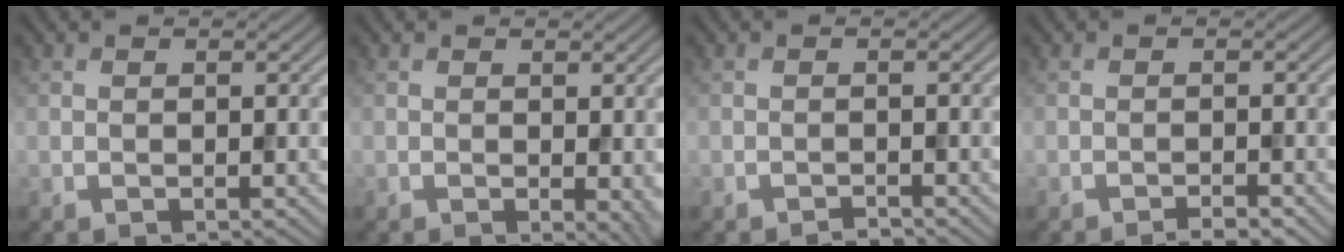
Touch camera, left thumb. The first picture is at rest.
{"total": 2.1, "force": [-0.1, 0.5, 2.0], "torque": [-0.023, -0.008, 0.000]}
{"total": 0.9, "force": [-0.8, 0.0, 0.3], "torque": [-0.003, 0.002, -0.019]}
{"total": 1.8, "force": [-1.4, 0.2, 1.1], "torque": [-0.015, 0.002, -0.024]}